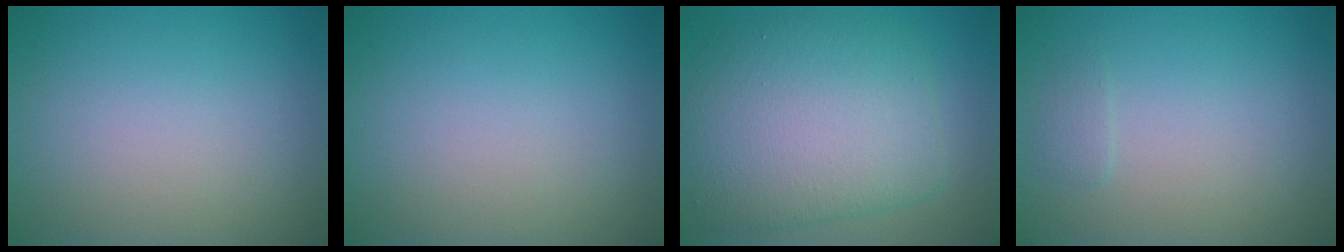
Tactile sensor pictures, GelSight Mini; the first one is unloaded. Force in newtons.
{"total": 0.0}
{"total": 9.0, "press": 9.0, "slide": 0.0}
{"total": 0.7, "press": 0.7, "slide": 0.2}